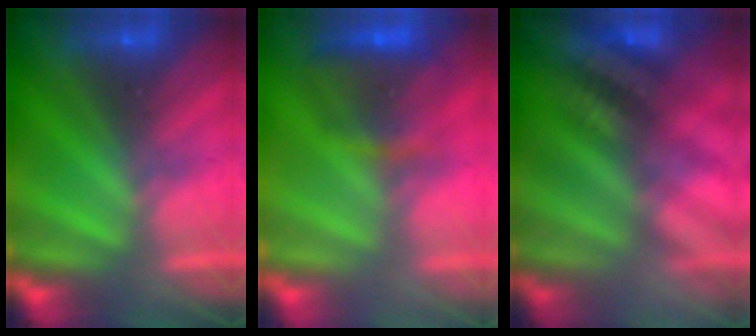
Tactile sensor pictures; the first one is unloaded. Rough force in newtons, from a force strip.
{"total": 6.6}
{"total": 2.9}